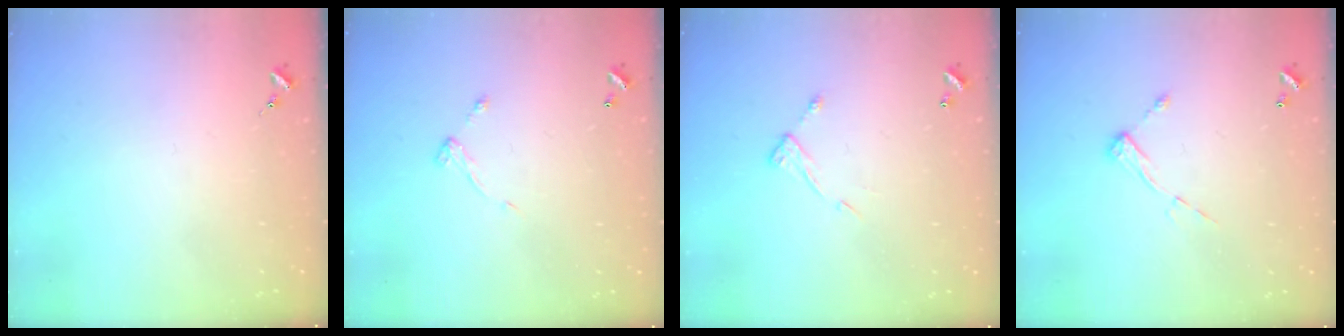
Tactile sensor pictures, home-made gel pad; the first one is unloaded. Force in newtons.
{"total": 5.4, "press": 5.4, "slide": 0.4}
{"total": 7.7, "press": 7.7, "slide": 0.6}
{"total": 6.5, "press": 6.4, "slide": 0.6}